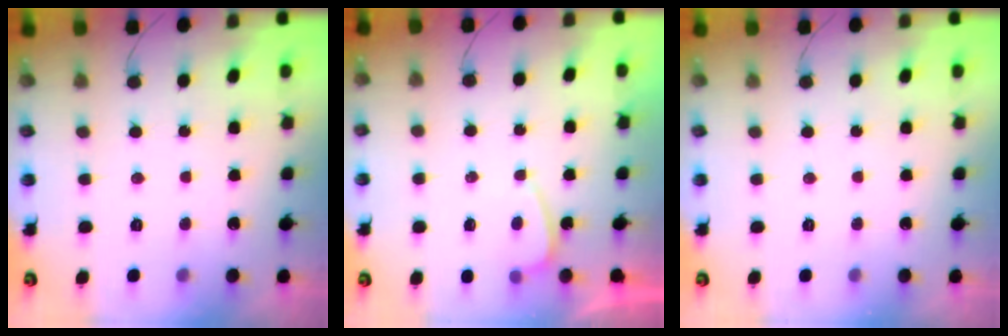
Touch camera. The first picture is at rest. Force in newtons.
{"total": 0.6, "press": 0.4, "slide": 0.5}
{"total": 0.0}